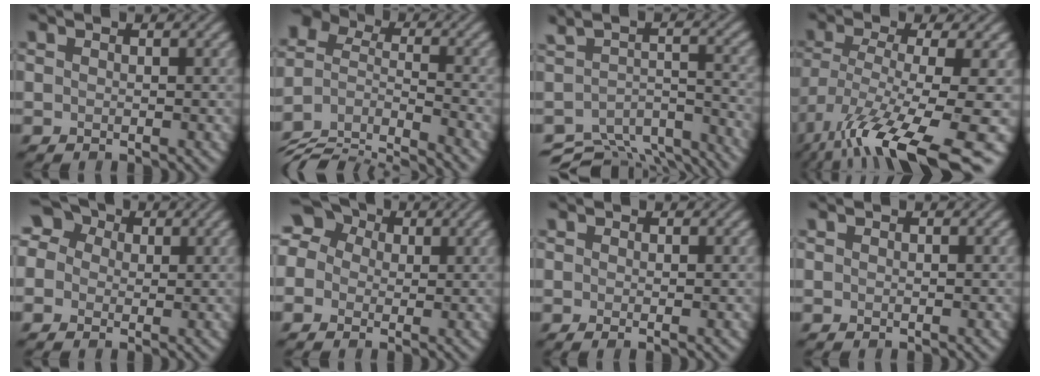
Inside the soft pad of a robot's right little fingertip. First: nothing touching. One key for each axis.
{"total": 7.5, "fx": -6.2, "fy": 2.9, "fz": 3.1, "tx": -0.069, "ty": -0.016, "tz": -0.120}
{"total": 8.1, "fx": -6.9, "fy": 3.2, "fz": 3.0, "tx": -0.051, "ty": 0.001, "tz": -0.087}
{"total": 13.3, "fx": -6.9, "fy": 3.5, "fz": 10.8, "tx": -0.199, "ty": -0.029, "tz": -0.110}
{"total": 5.9, "fx": 1.9, "fy": 4.9, "fz": 2.8, "tx": -0.051, "ty": 0.034, "tz": -0.001}
{"total": 7.2, "fx": 1.6, "fy": 6.1, "fz": 3.5, "tx": -0.062, "ty": 0.038, "tz": -0.011}
{"total": 0.8, "fx": -0.1, "fy": 0.1, "fz": 0.8, "tx": -0.013, "ty": -0.005, "tz": -0.003}
{"total": 0.0}